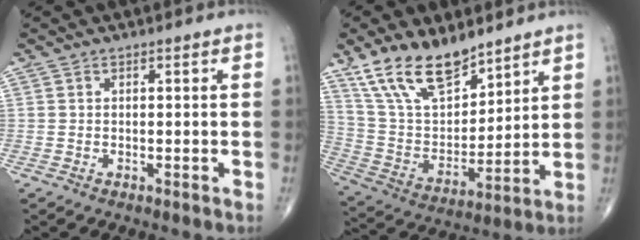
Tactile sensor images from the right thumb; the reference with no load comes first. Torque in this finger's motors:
{"motor_torque": [-0.01, 3.57, 0.08, 0.29, 0.09]}